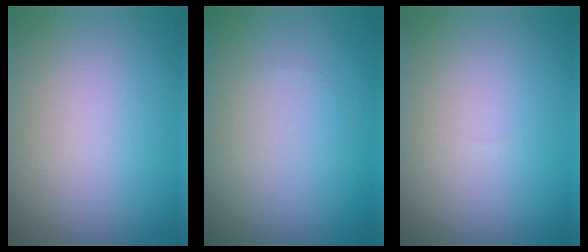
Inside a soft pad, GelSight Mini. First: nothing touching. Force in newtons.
{"total": 0.0}
{"total": 0.0}